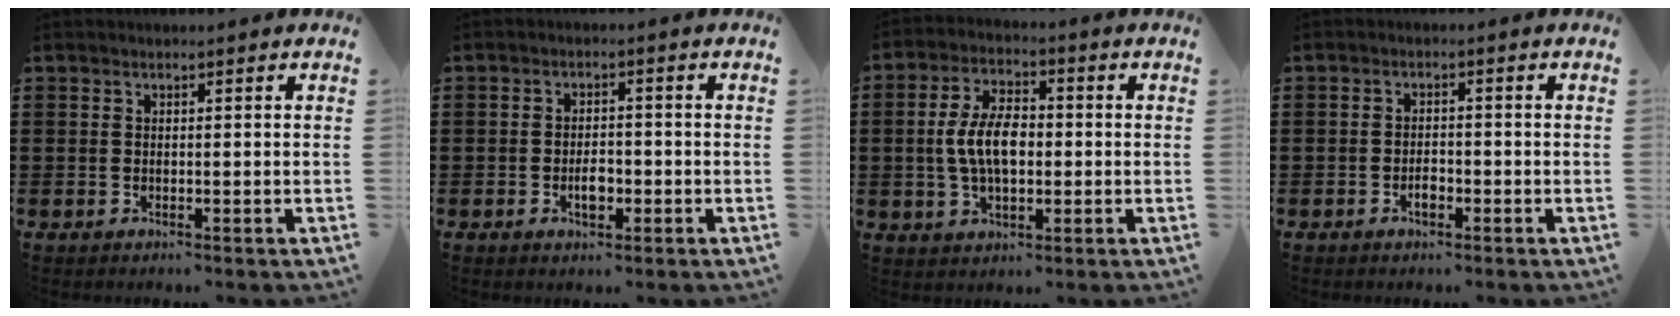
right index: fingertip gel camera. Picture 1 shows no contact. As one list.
[{"total": 3.2, "force": [-1.1, 1.5, 2.6], "torque": [-0.048, 0.004, -0.019]}, {"total": 7.8, "force": [-0.3, 4.2, 6.5], "torque": [-0.143, 0.007, -0.011]}, {"total": 2.1, "force": [-1.0, 0.9, 1.6], "torque": [-0.032, 0.003, -0.018]}]